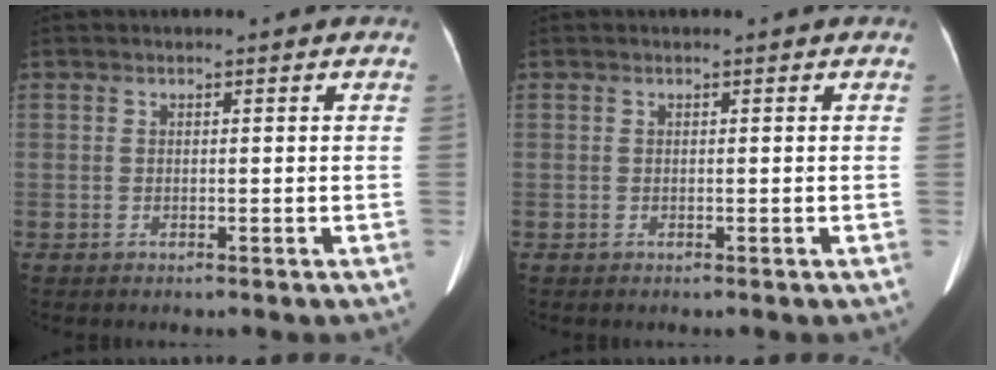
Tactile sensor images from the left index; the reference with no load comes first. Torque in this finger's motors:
{"motor_torque": [0.11, 0.01, 0.01, 0.01]}